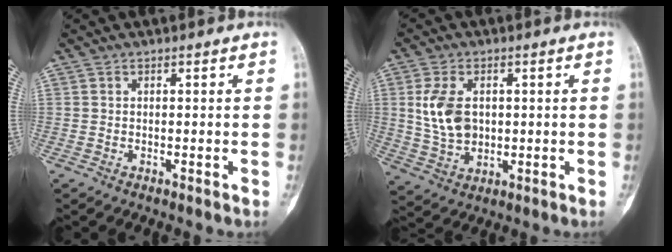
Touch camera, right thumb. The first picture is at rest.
{"total": 8.6, "force": [1.0, 5.6, 6.4], "torque": [-0.117, -0.003, 0.029]}